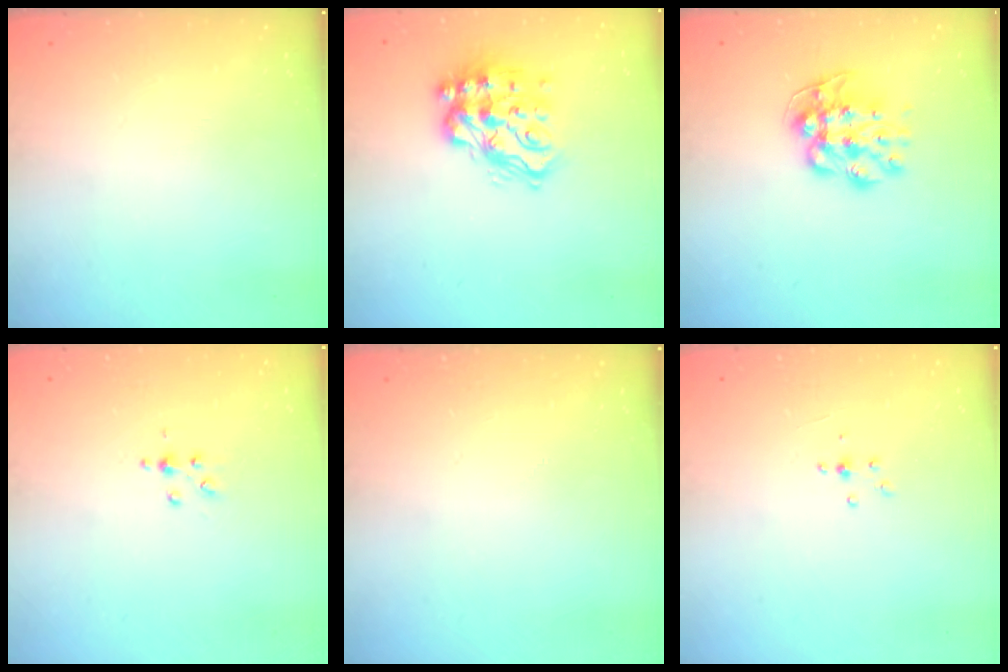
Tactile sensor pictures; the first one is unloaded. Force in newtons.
{"total": 16.0, "press": 15.9, "slide": 1.8}
{"total": 11.0, "press": 10.9, "slide": 0.8}
{"total": 2.5, "press": 2.4, "slide": 0.3}
{"total": 0.0}
{"total": 3.7, "press": 3.6, "slide": 1.0}